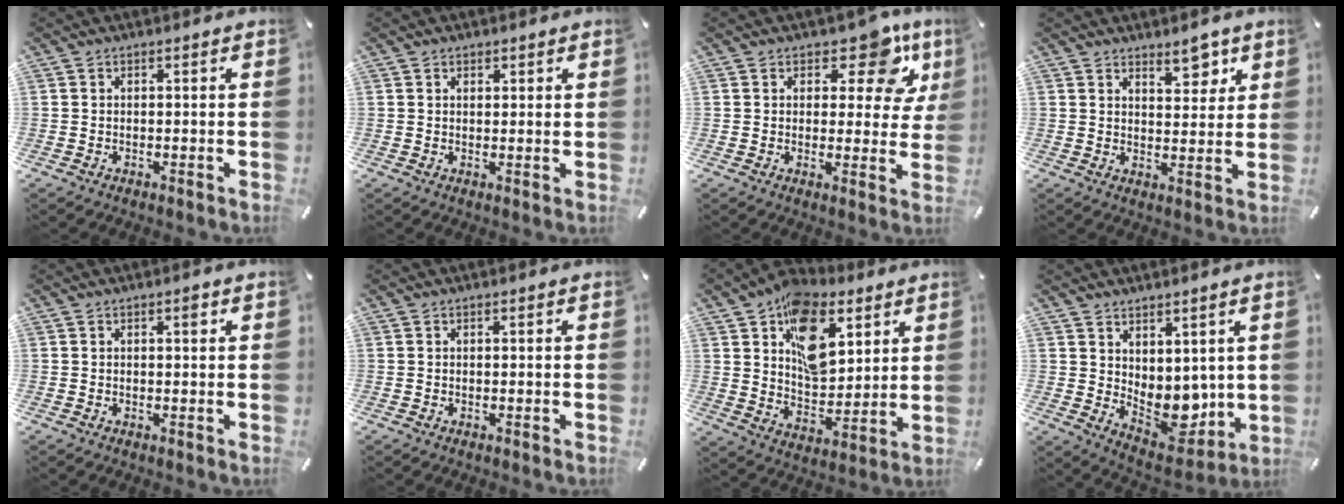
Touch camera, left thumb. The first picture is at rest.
{"total": 1.1, "force": [0.7, 0.7, 0.4], "torque": [0.000, -0.003, 0.012]}
{"total": 10.4, "force": [5.9, 5.3, 6.7], "torque": [-0.075, -0.034, 0.095]}
{"total": 6.2, "force": [4.6, 3.2, 2.8], "torque": [-0.010, -0.030, 0.073]}
{"total": 1.2, "force": [0.5, 0.4, 1.0], "torque": [-0.012, 0.002, 0.005]}
{"total": 0.0}
{"total": 16.6, "force": [7.8, 10.8, 9.8], "torque": [-0.148, -0.032, 0.144]}
{"total": 7.6, "force": [1.3, 6.5, 3.8], "torque": [-0.036, -0.029, 0.038]}